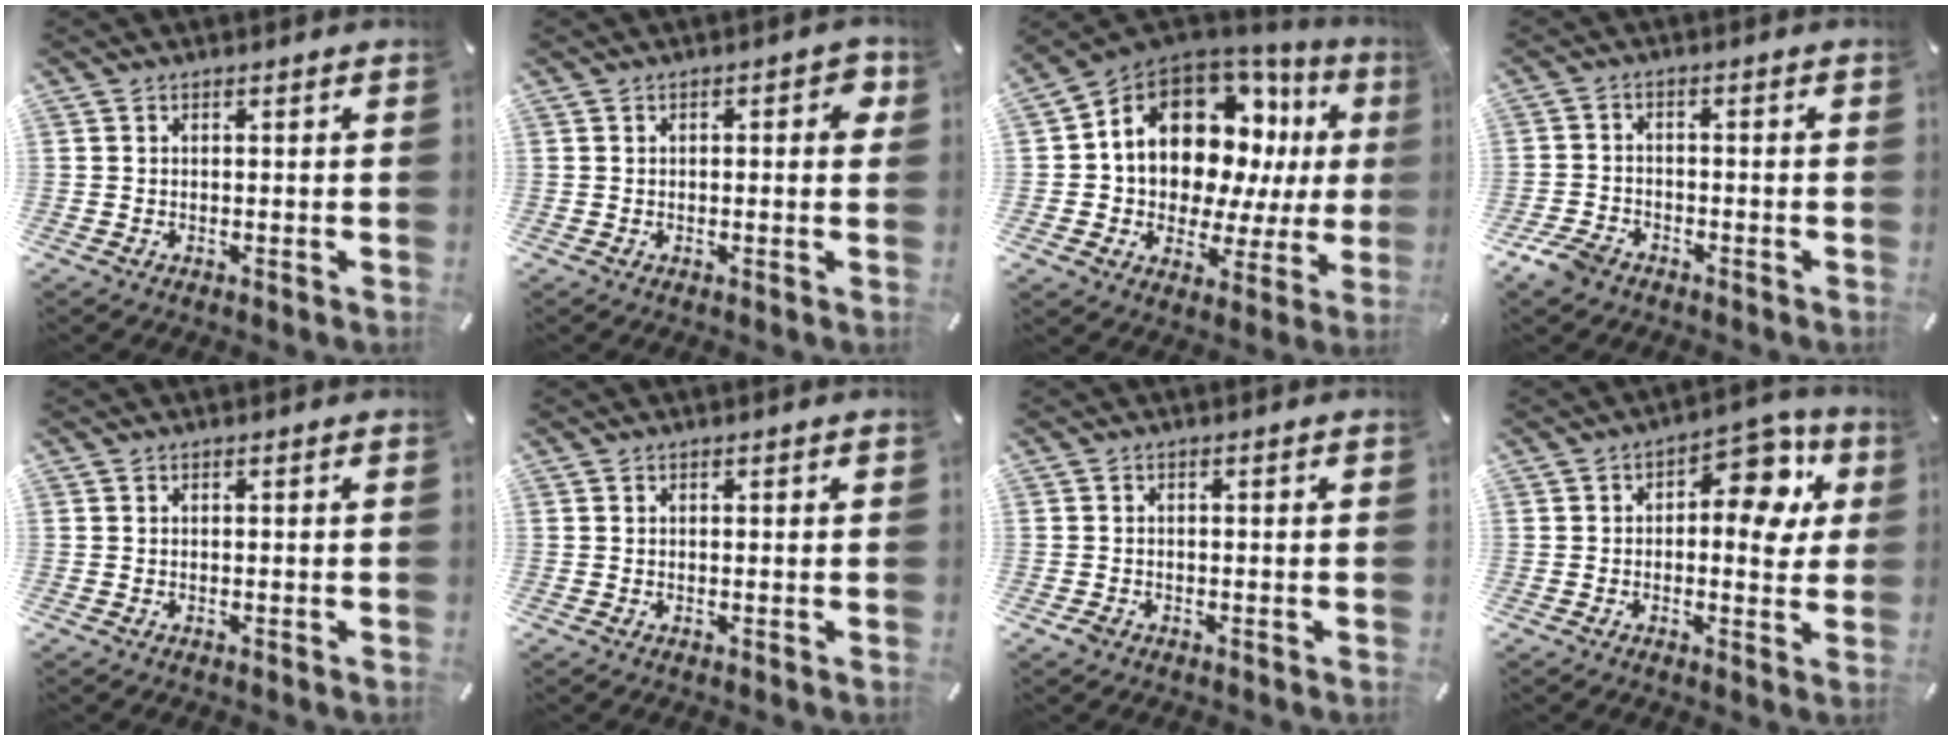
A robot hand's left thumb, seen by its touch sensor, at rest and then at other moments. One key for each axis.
{"total": 4.2, "fx": 0.5, "fy": 1.9, "fz": 3.7, "tx": -0.039, "ty": 0.000, "tz": 0.001}
{"total": 16.4, "fx": 7.2, "fy": 11.1, "fz": 9.6, "tx": -0.171, "ty": -0.065, "tz": 0.127}
{"total": 5.1, "fx": -3.7, "fy": 3.0, "fz": 1.8, "tx": -0.051, "ty": 0.016, "tz": -0.076}
{"total": 0.0}
{"total": 0.0}
{"total": 1.2, "fx": -0.6, "fy": 0.9, "fz": 0.5, "tx": -0.008, "ty": 0.004, "tz": -0.014}
{"total": 12.2, "fx": 3.4, "fy": 6.7, "fz": 9.6, "tx": -0.112, "ty": -0.022, "tz": 0.051}